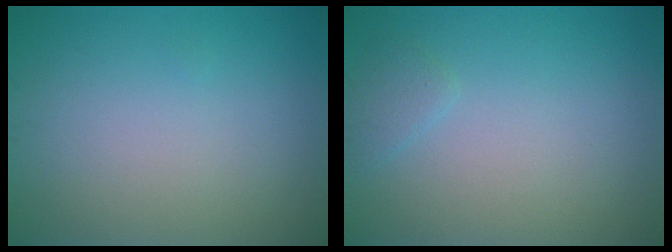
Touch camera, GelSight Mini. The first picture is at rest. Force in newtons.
{"total": 1.0, "press": 1.0, "slide": 0.1}